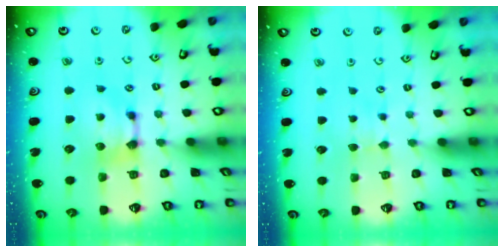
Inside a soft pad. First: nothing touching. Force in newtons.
{"total": 2.6, "press": 2.5, "slide": 0.2}